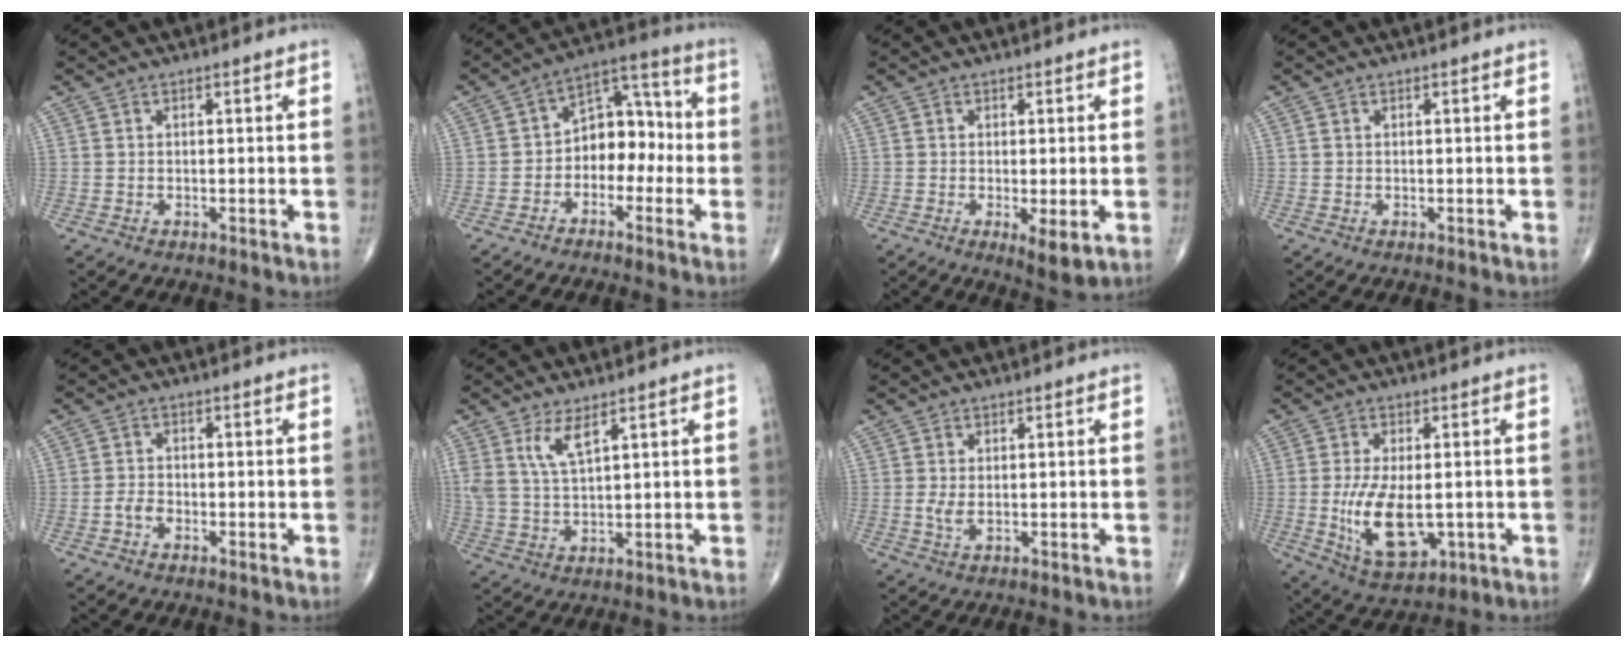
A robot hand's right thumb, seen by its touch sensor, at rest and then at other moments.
{"total": 10.0, "force": [-1.8, 6.9, 6.9], "torque": [-0.064, 0.047, -0.046]}
{"total": 4.4, "force": [-1.1, 1.3, 4.1], "torque": [-0.067, -0.016, -0.016]}
{"total": 0.0}
{"total": 1.9, "force": [-0.9, 1.1, 1.3], "torque": [-0.021, 0.007, -0.023]}
{"total": 5.5, "force": [3.2, 1.7, 4.2], "torque": [-0.086, -0.020, 0.073]}
{"total": 1.9, "force": [0.2, 0.8, 1.7], "torque": [-0.036, -0.006, 0.007]}
{"total": 11.5, "force": [-1.7, 5.7, 9.8], "torque": [-0.171, -0.018, -0.015]}